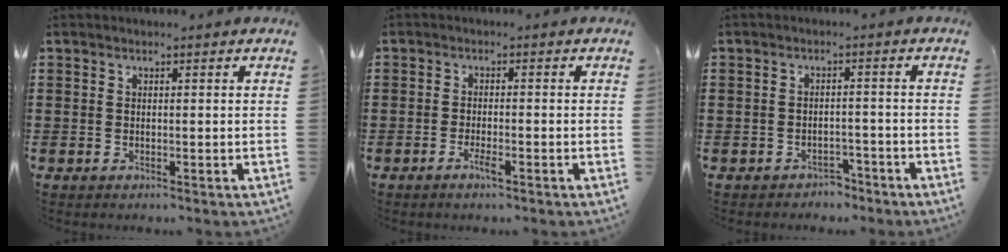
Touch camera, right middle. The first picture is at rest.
{"total": 2.2, "force": [-1.3, 0.3, 1.7], "torque": [-0.037, -0.003, -0.026]}
{"total": 2.3, "force": [-2.2, 0.6, -0.1], "torque": [-0.007, 0.003, -0.049]}